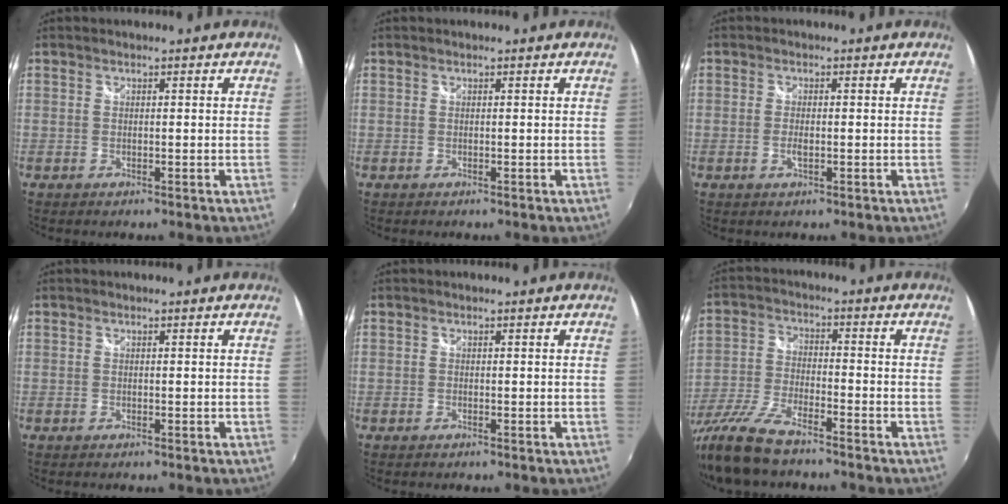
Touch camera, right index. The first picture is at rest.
{"total": 0.0}
{"total": 2.0, "force": [-0.4, 0.8, 1.8], "torque": [-0.035, -0.003, -0.008]}
{"total": 0.0}
{"total": 0.0}
{"total": 13.6, "force": [-10.7, 3.2, 7.9], "torque": [-0.173, -0.030, -0.209]}